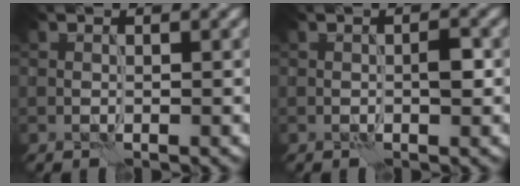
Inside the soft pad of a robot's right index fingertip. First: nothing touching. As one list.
[{"total": 1.4, "force": [-0.2, 0.4, 1.4], "torque": [-0.021, 0.004, -0.005]}]